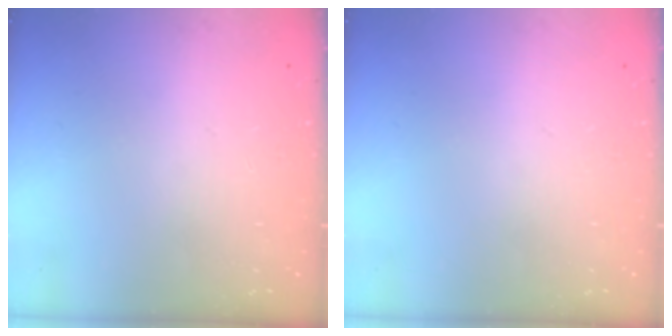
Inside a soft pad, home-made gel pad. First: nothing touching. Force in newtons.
{"total": 0.0}